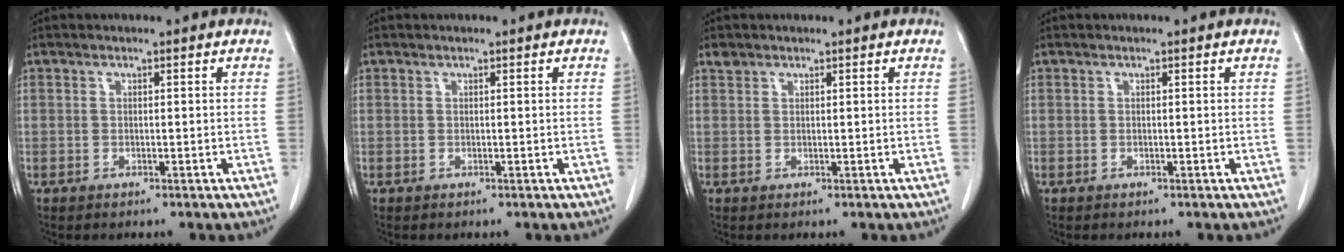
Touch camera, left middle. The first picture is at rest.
{"total": 0.0}
{"total": 0.8, "force": [0.7, 0.4, 0.0], "torque": [-0.001, 0.006, 0.012]}
{"total": 0.0}